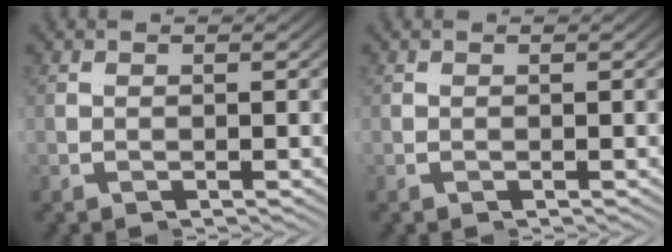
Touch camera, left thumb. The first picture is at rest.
{"total": 0.0}